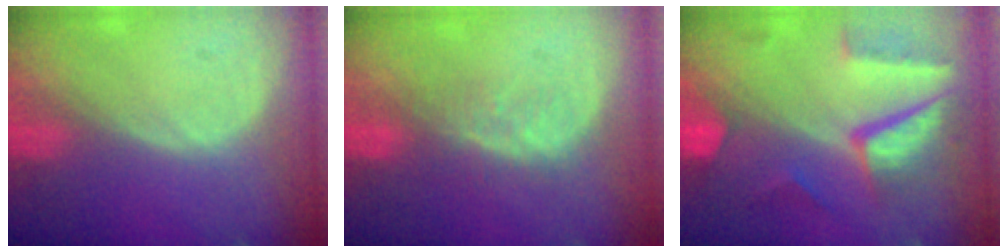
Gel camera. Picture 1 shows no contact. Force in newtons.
{"total": 4.5, "press": 4.2, "slide": 1.7}
{"total": 9.9, "press": 8.5, "slide": 5.1}